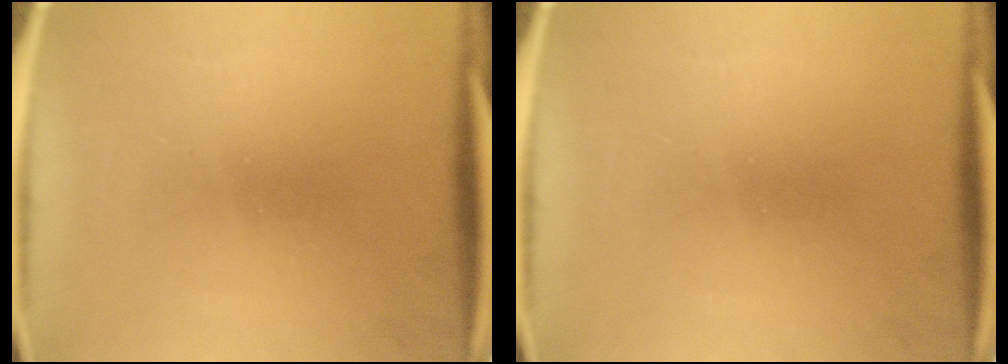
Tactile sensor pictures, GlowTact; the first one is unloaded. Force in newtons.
{"total": 0.0}